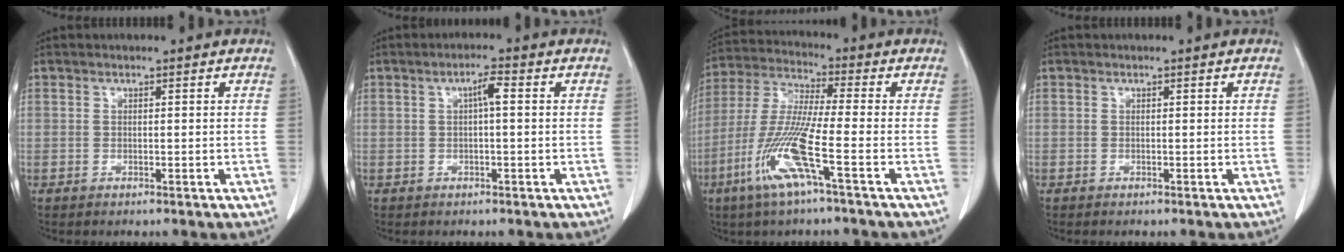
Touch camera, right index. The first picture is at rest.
{"total": 2.5, "force": [0.4, 0.3, 2.5], "torque": [-0.043, 0.005, 0.007]}
{"total": 12.0, "force": [-5.1, -0.2, 10.9], "torque": [-0.233, -0.016, -0.107]}
{"total": 0.0}